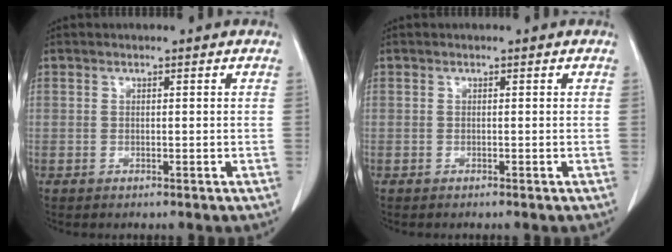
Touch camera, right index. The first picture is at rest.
{"total": 0.0}